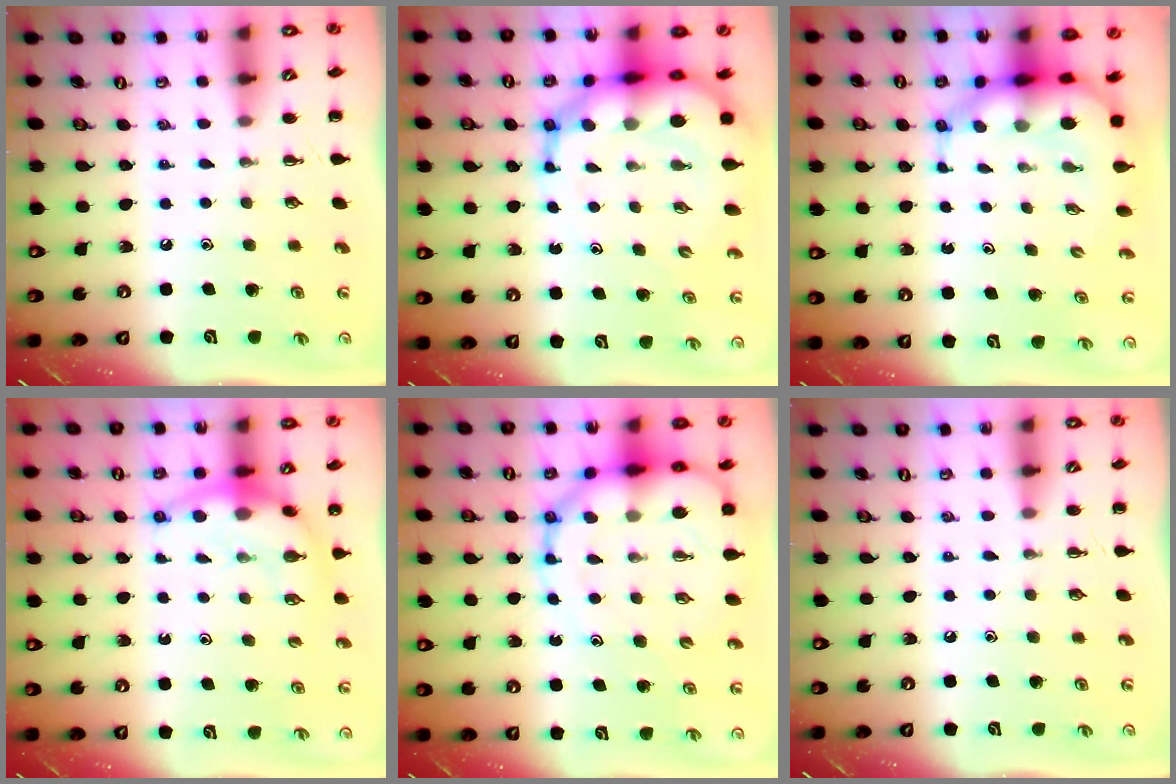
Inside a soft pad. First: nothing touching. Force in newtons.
{"total": 14.7, "press": 14.3, "slide": 3.6}
{"total": 8.7, "press": 8.3, "slide": 2.5}
{"total": 9.2, "press": 9.0, "slide": 1.6}
{"total": 16.1, "press": 15.4, "slide": 4.5}
{"total": 0.0}